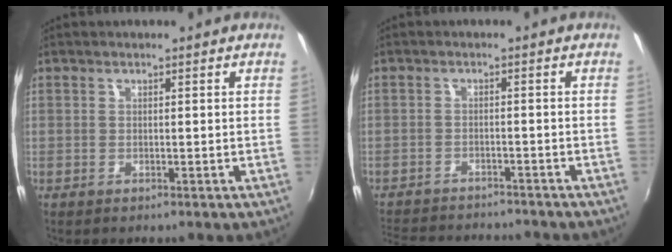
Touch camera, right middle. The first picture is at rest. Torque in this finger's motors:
{"motor_torque": [0.94, -1.20, 0.08, 0.05]}